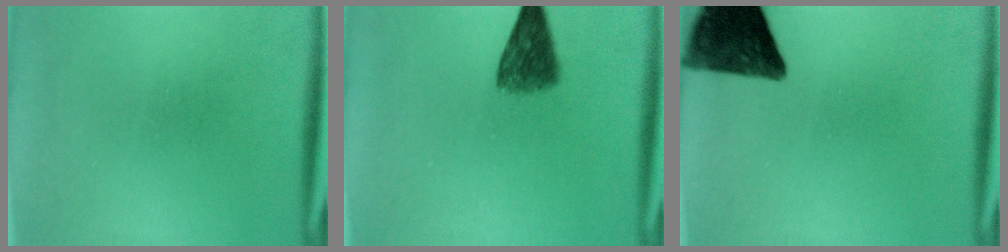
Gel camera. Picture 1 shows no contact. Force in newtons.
{"total": 5.5}
{"total": 13.0}